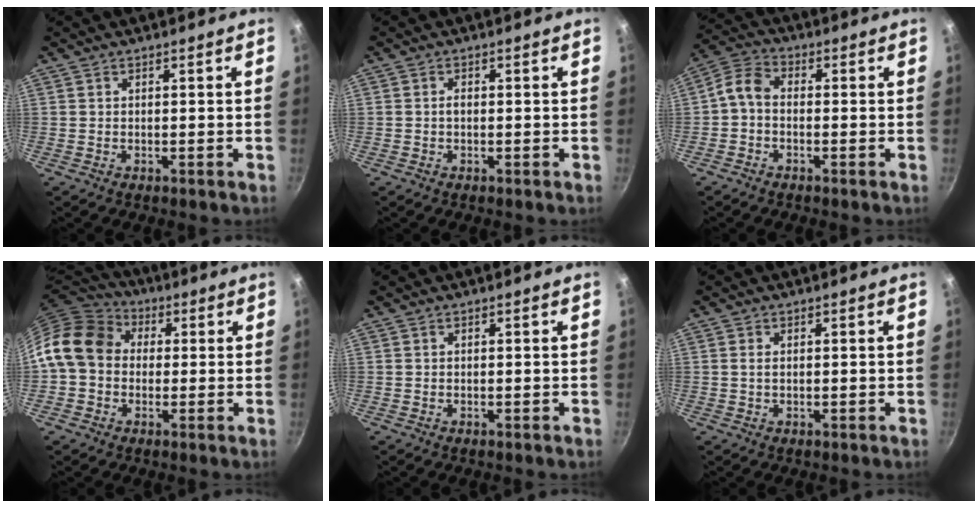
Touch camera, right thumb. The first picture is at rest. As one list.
[{"total": 0.9, "force": [-0.2, 0.5, 0.7], "torque": [-0.013, 0.004, -0.004]}, {"total": 4.8, "force": [-1.2, 3.4, 3.2], "torque": [-0.068, 0.033, -0.038]}, {"total": 13.0, "force": [1.3, 10.6, 7.4], "torque": [-0.106, 0.029, 0.005]}, {"total": 0.0}, {"total": 1.0, "force": [0.2, 0.6, 0.8], "torque": [-0.016, 0.001, 0.002]}]